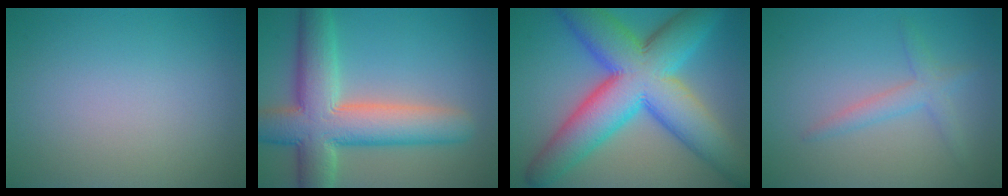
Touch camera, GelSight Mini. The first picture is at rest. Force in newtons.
{"total": 10.0, "press": 10.0, "slide": 0.4}
{"total": 13.8, "press": 13.8, "slide": 0.2}
{"total": 2.1, "press": 2.1, "slide": 0.1}